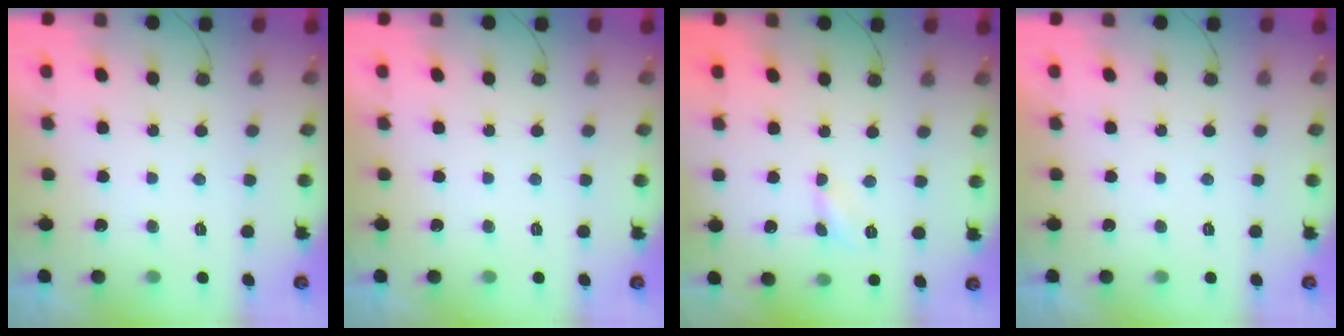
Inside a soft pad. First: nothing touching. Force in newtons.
{"total": 0.0}
{"total": 2.8, "press": 2.8, "slide": 0.4}
{"total": 0.0}